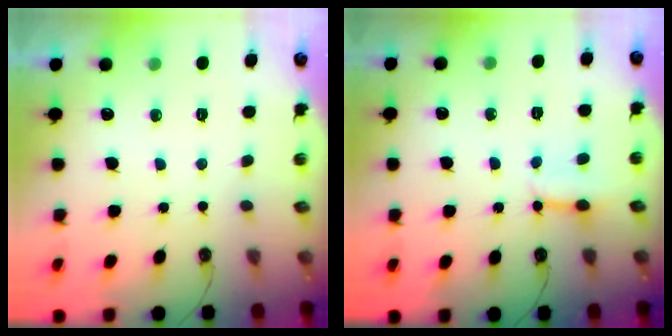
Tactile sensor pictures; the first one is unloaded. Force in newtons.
{"total": 3.0, "press": 2.9, "slide": 0.4}